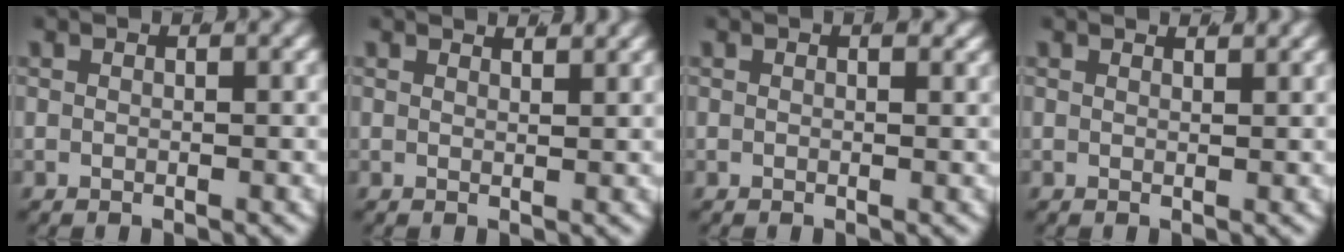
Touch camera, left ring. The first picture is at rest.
{"total": 1.8, "force": [1.7, -0.3, 0.5], "torque": [0.001, -0.005, 0.028]}
{"total": 0.8, "force": [0.6, 0.2, 0.4], "torque": [-0.002, 0.003, 0.006]}
{"total": 1.4, "force": [1.3, -0.3, 0.3], "torque": [0.005, -0.004, 0.020]}